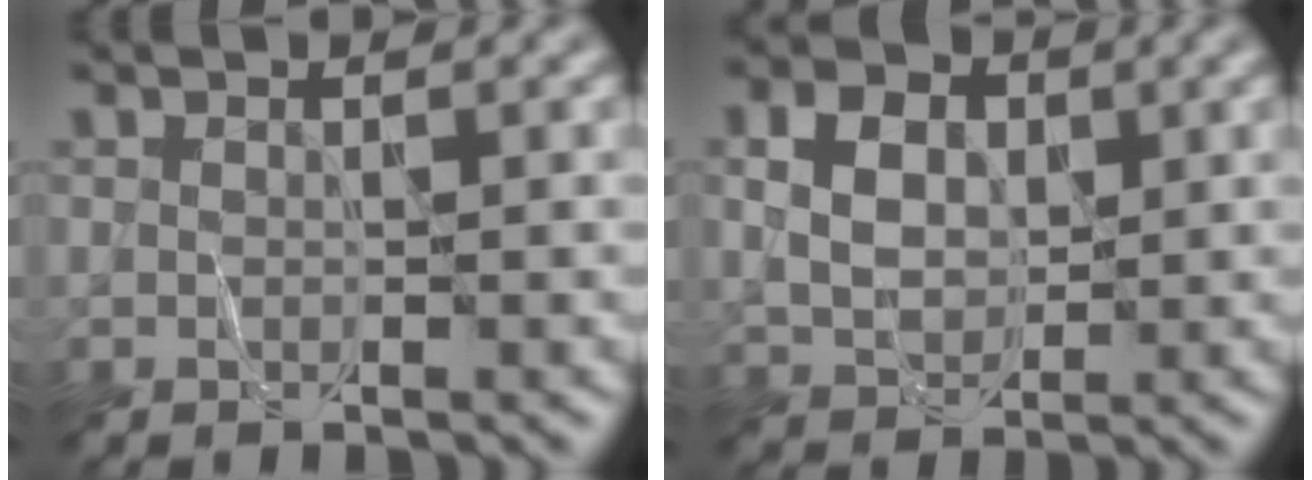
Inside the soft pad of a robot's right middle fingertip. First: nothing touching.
{"total": 4.5, "force": [1.0, 3.3, 3.0], "torque": [-0.058, 0.004, 0.017]}